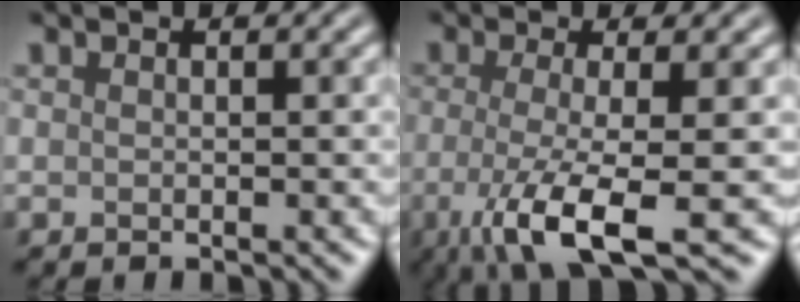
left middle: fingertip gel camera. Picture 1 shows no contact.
{"total": 6.9, "force": [-2.7, 1.3, 6.2], "torque": [-0.113, -0.012, -0.047]}